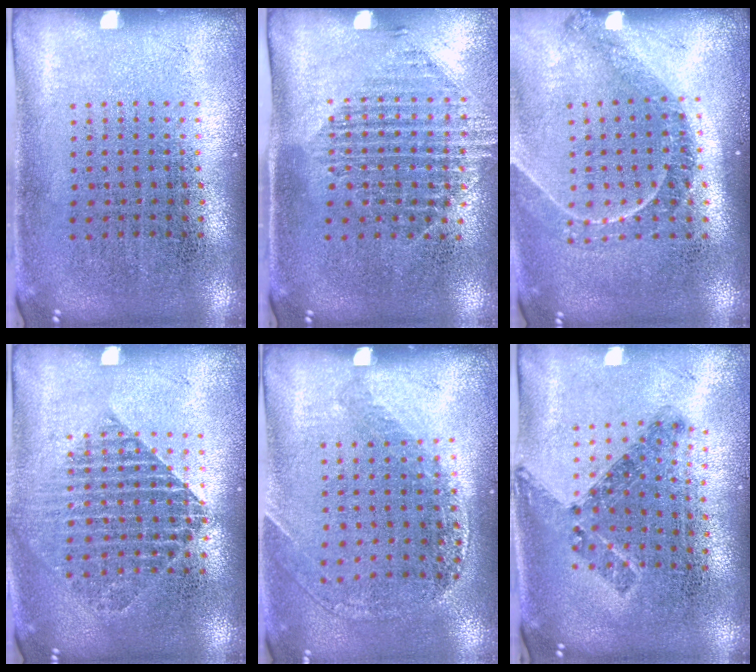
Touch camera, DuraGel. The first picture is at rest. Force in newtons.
{"total": 1.6, "press": 1.3, "slide": 0.9}
{"total": 1.3, "press": 1.2, "slide": 0.2}
{"total": 1.6, "press": 1.4, "slide": 0.7}
{"total": 1.1, "press": 1.1, "slide": 0.4}
{"total": 0.8, "press": 0.8, "slide": 0.3}